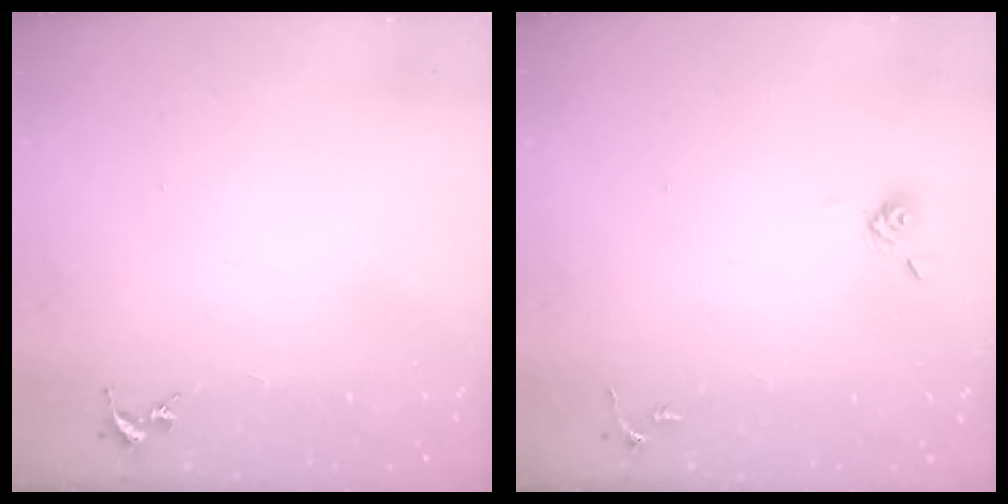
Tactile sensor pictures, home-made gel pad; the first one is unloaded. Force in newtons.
{"total": 4.6, "press": 4.1, "slide": 2.1}